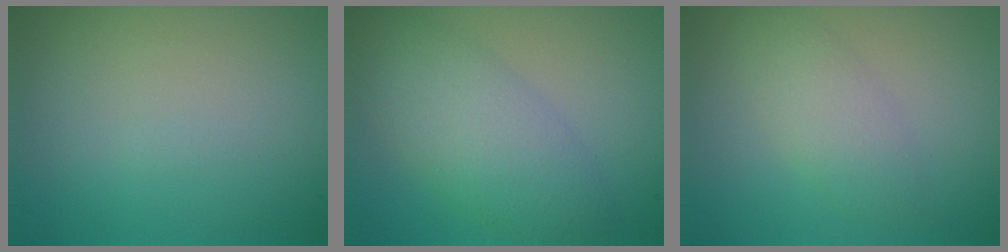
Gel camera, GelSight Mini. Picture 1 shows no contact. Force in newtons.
{"total": 5.3, "press": 5.3, "slide": 0.2}
{"total": 2.4, "press": 2.4, "slide": 0.1}